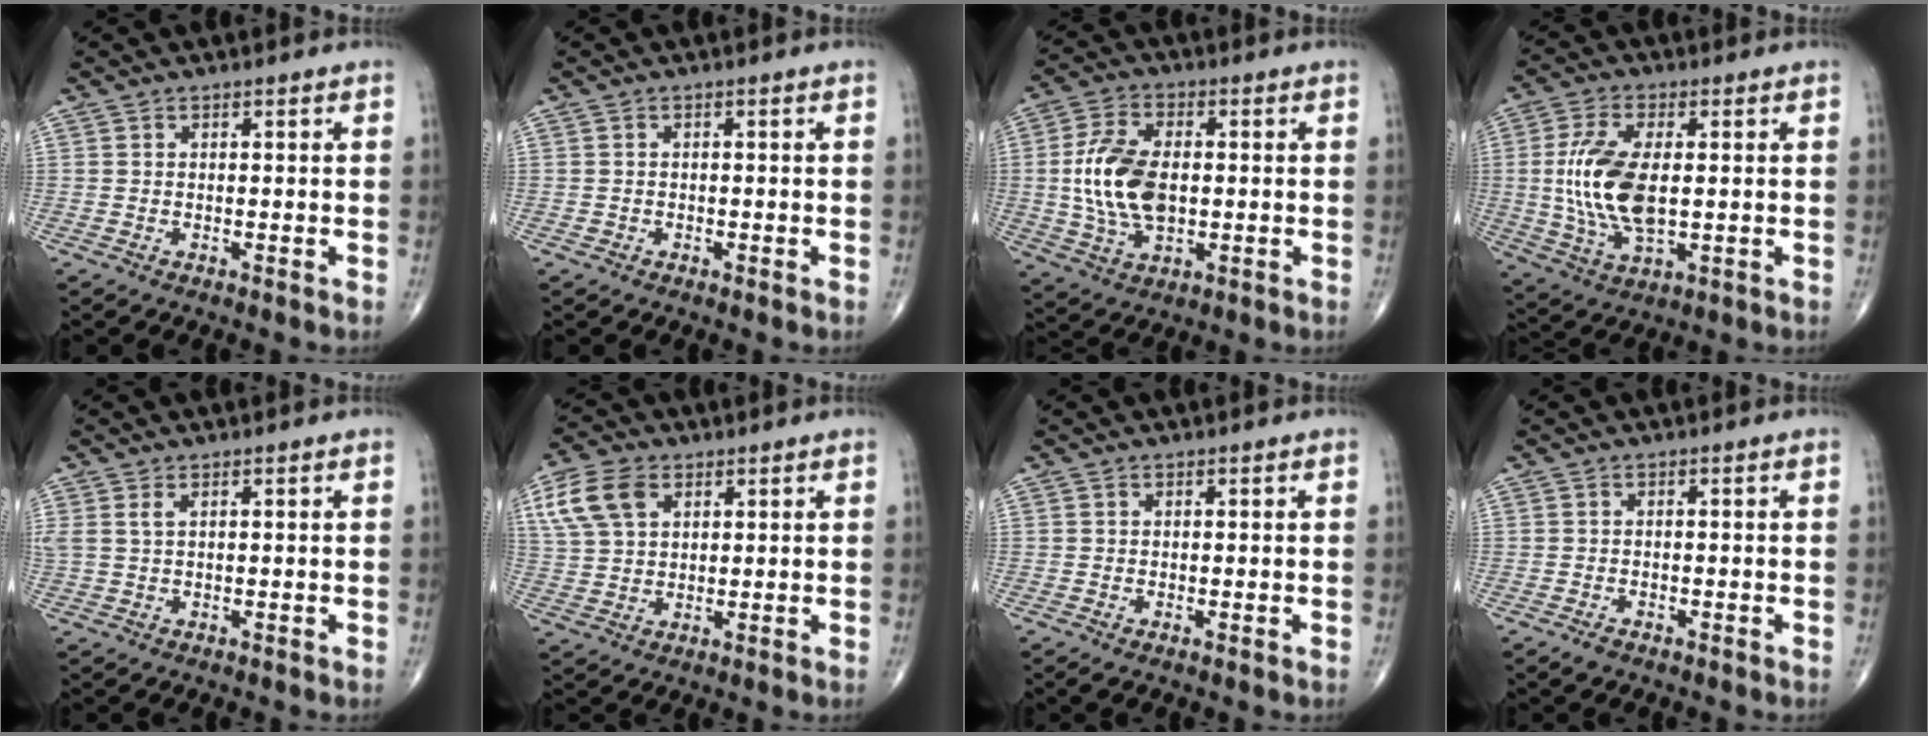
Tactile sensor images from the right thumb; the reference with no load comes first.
{"total": 0.7, "force": [-0.3, 0.6, 0.1], "torque": [-0.001, 0.003, -0.008]}
{"total": 13.3, "force": [0.0, 7.7, 10.8], "torque": [-0.211, 0.004, 0.004]}
{"total": 13.8, "force": [0.4, 6.7, 12.0], "torque": [-0.251, -0.008, 0.014]}
{"total": 2.3, "force": [1.0, 1.0, 1.8], "torque": [-0.052, 0.013, 0.032]}
{"total": 9.9, "force": [4.1, 6.4, 6.4], "torque": [-0.127, 0.002, 0.082]}
{"total": 0.8, "force": [-0.1, 0.4, 0.7], "torque": [-0.016, -0.002, -0.002]}
{"total": 1.3, "force": [-0.9, 0.8, 0.7], "torque": [-0.015, 0.001, -0.014]}